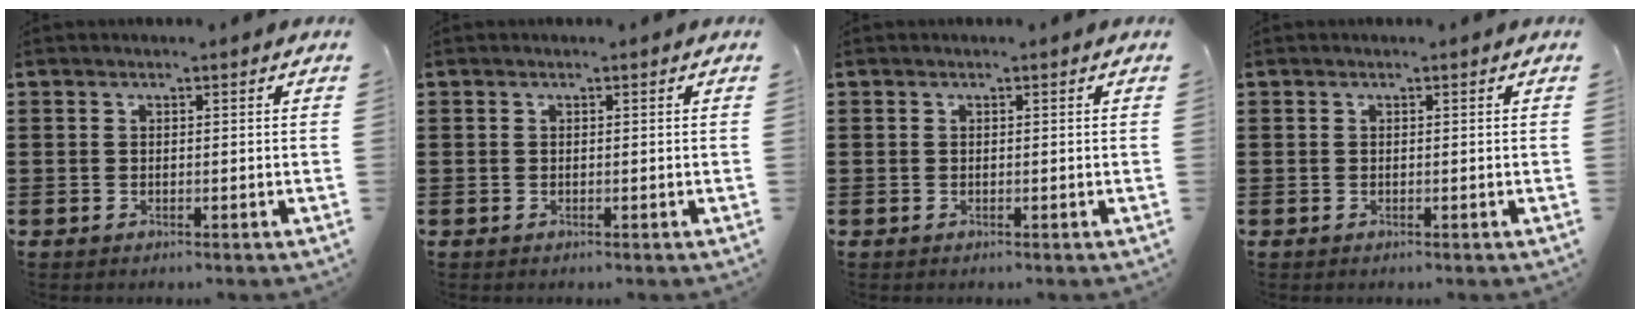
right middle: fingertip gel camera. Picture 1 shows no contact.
{"total": 0.0}
{"total": 0.0}
{"total": 0.0}